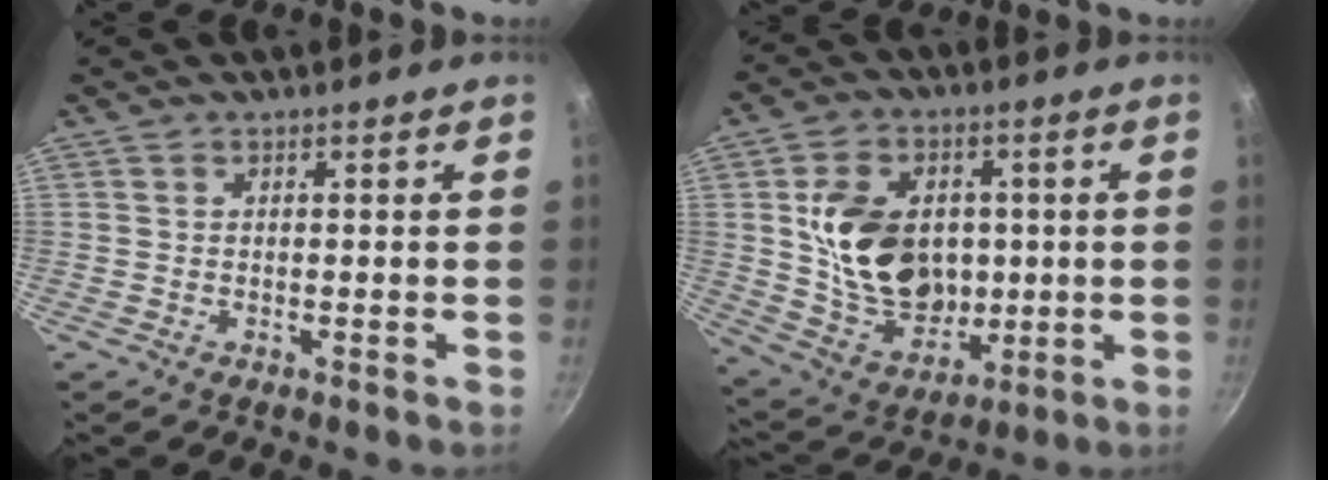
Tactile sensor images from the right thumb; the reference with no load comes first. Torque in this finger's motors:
{"motor_torque": [0.48, 0.68, 1.51, 0.31, 0.16]}